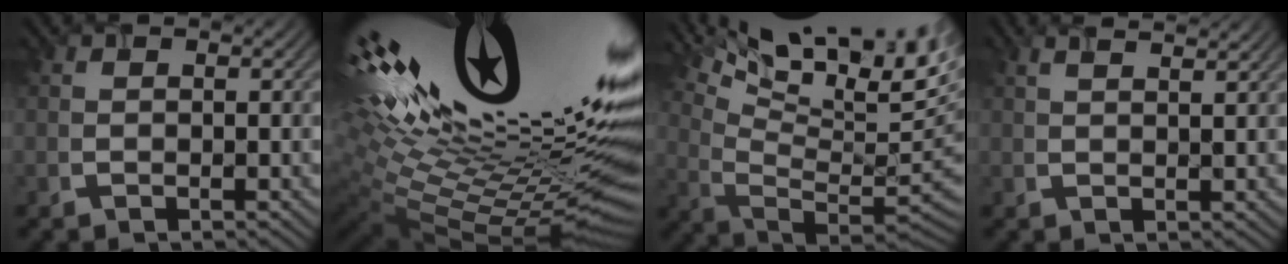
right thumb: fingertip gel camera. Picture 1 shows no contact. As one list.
[{"total": 21.2, "force": [6.5, 7.2, 18.8], "torque": [-0.298, 0.013, 0.140]}, {"total": 15.8, "force": [9.2, 3.9, 12.3], "torque": [-0.198, 0.000, 0.151]}, {"total": 2.4, "force": [1.7, 0.4, 1.6], "torque": [-0.018, 0.004, 0.025]}]